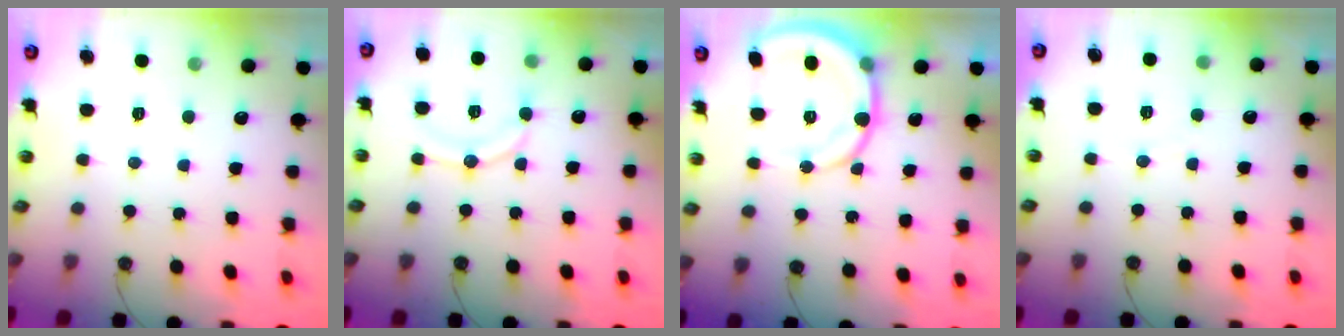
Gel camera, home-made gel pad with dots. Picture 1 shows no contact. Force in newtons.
{"total": 11.2, "press": 11.1, "slide": 1.6}
{"total": 11.3, "press": 11.0, "slide": 2.3}
{"total": 3.9, "press": 3.9, "slide": 0.4}